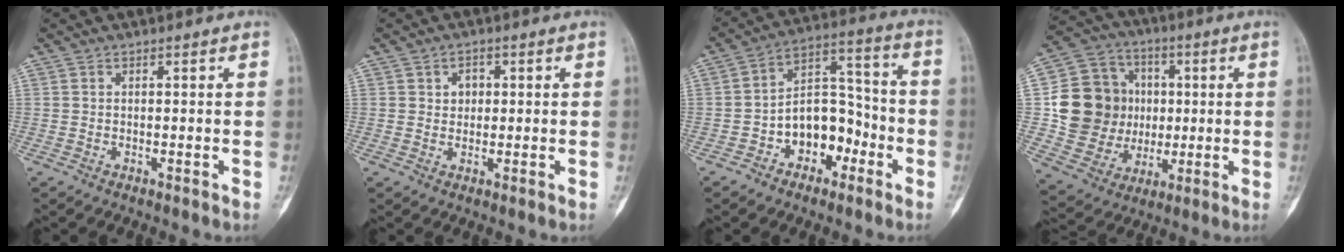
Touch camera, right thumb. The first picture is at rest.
{"total": 2.6, "force": [0.6, 2.2, 1.3], "torque": [-0.003, 0.001, 0.007]}
{"total": 11.6, "force": [-4.5, 7.9, 7.2], "torque": [-0.072, 0.059, -0.079]}
{"total": 17.7, "force": [1.2, 15.7, 8.1], "torque": [-0.107, 0.019, 0.037]}